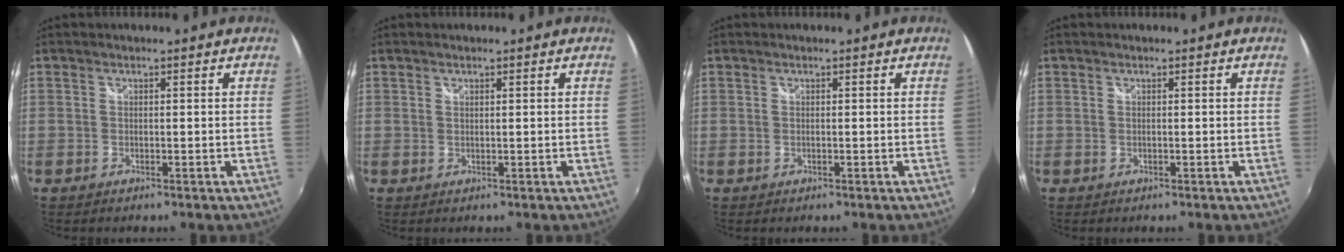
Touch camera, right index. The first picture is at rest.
{"total": 0.0}
{"total": 0.0}
{"total": 0.0}